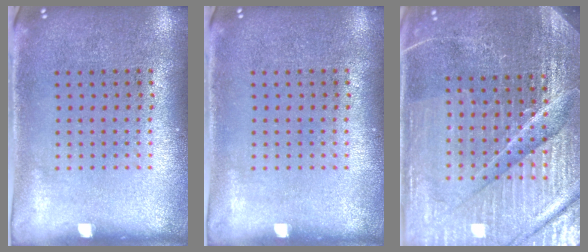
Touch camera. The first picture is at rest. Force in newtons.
{"total": 0.0}
{"total": 5.9, "press": 5.3, "slide": 2.4}